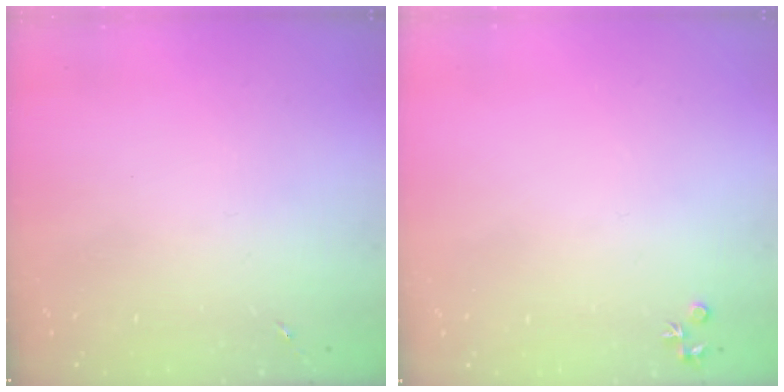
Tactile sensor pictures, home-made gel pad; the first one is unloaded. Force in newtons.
{"total": 4.0, "press": 4.0, "slide": 0.6}